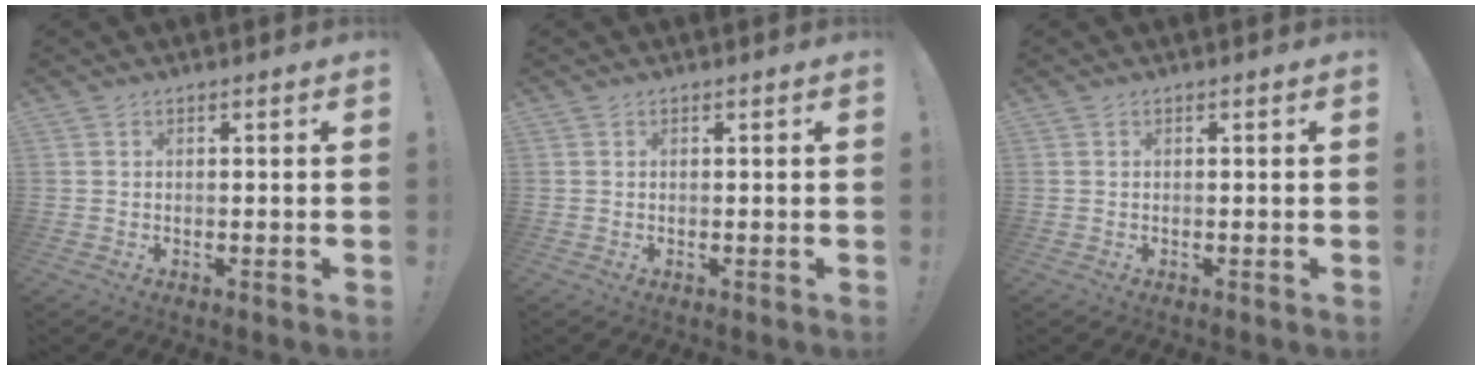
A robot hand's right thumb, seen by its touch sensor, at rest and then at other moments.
{"total": 0.0}
{"total": 0.0}